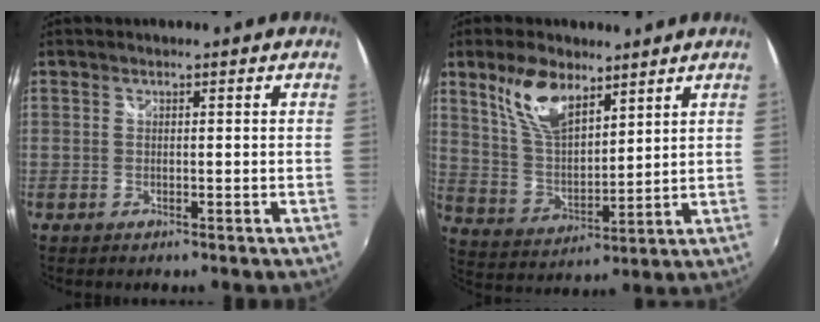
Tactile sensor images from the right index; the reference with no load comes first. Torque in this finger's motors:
{"motor_torque": [0.28, 0.24, 0.22, 0.09]}